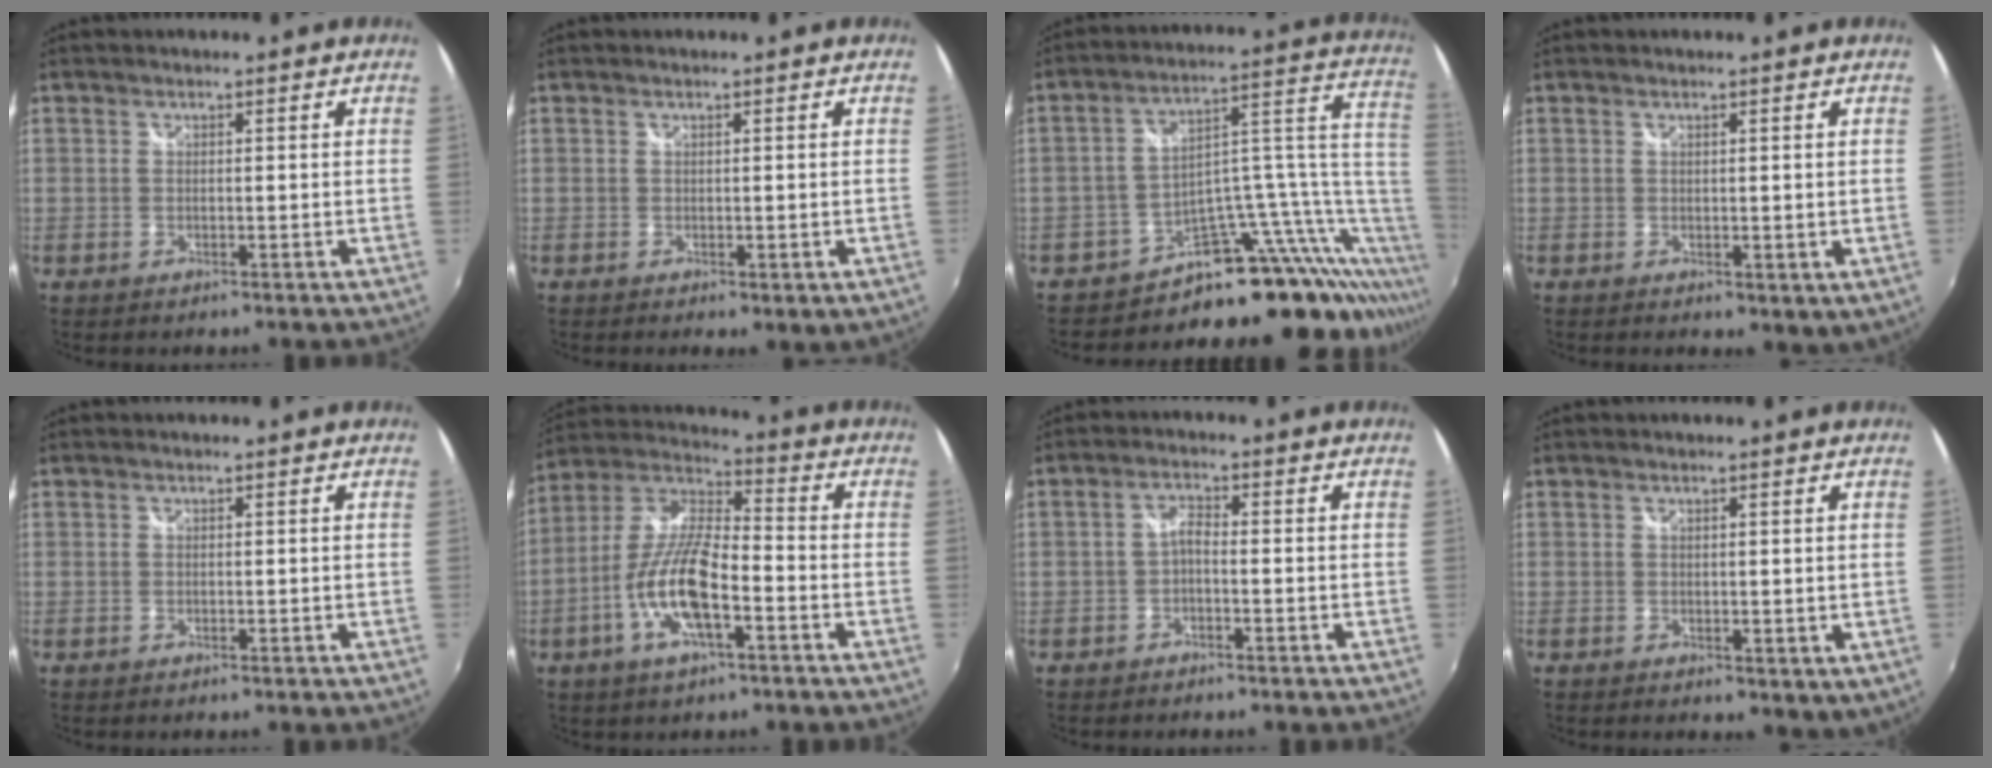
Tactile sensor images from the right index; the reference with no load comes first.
{"total": 1.9, "force": [-0.4, 0.6, 1.7], "torque": [-0.023, -0.008, -0.004]}
{"total": 18.4, "force": [-9.7, 9.3, 12.5], "torque": [-0.126, 0.031, -0.159]}
{"total": 2.0, "force": [0.9, 0.9, 1.6], "torque": [-0.021, -0.009, 0.015]}
{"total": 0.0}
{"total": 13.9, "force": [-5.2, 4.2, 12.2], "torque": [-0.253, -0.003, -0.103]}
{"total": 2.0, "force": [-1.2, 0.7, 1.5], "torque": [-0.036, 0.006, -0.024]}
{"total": 2.4, "force": [1.2, 1.2, 1.8], "torque": [-0.022, -0.009, 0.020]}